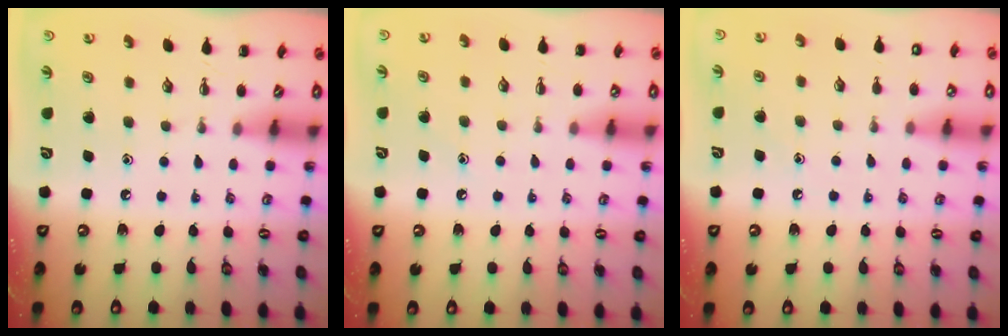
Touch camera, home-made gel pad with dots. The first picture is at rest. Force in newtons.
{"total": 5.3, "press": 5.0, "slide": 1.7}
{"total": 7.3, "press": 7.0, "slide": 2.3}